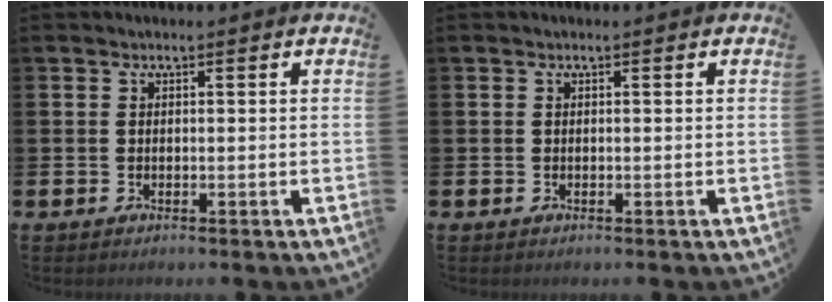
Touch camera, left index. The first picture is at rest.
{"total": 0.0}